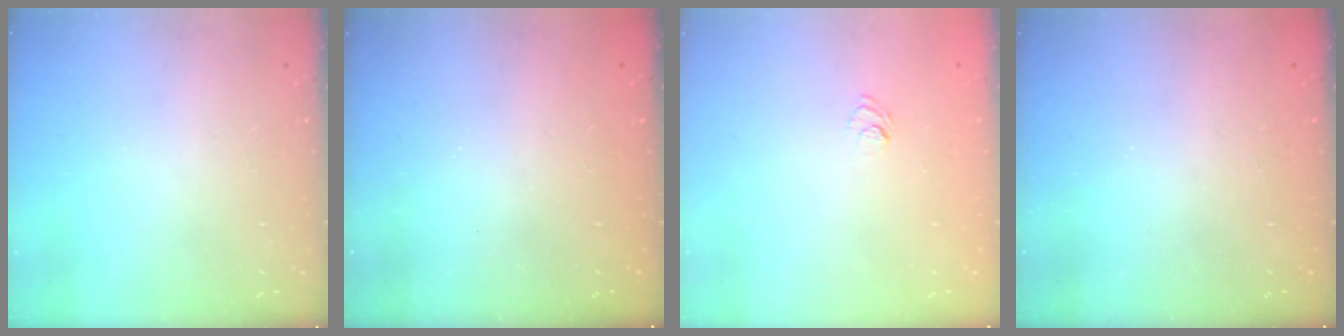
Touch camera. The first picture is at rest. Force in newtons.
{"total": 2.4, "press": 2.3, "slide": 0.8}
{"total": 6.0, "press": 5.9, "slide": 1.3}
{"total": 2.3, "press": 2.2, "slide": 0.8}